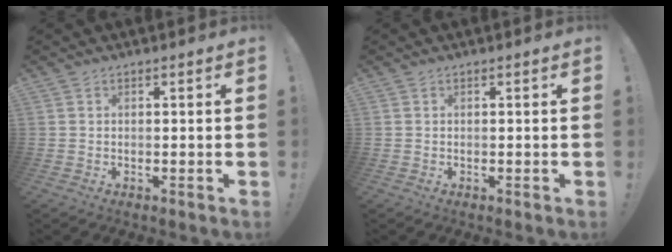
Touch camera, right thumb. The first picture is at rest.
{"total": 0.0}